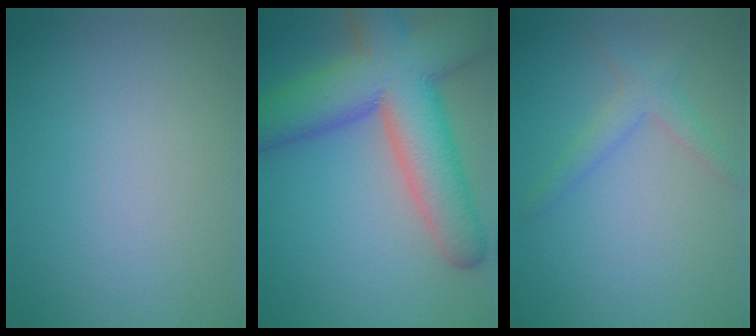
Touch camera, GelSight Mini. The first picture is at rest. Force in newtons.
{"total": 12.8, "press": 12.8, "slide": 0.6}
{"total": 2.1, "press": 2.1, "slide": 0.1}